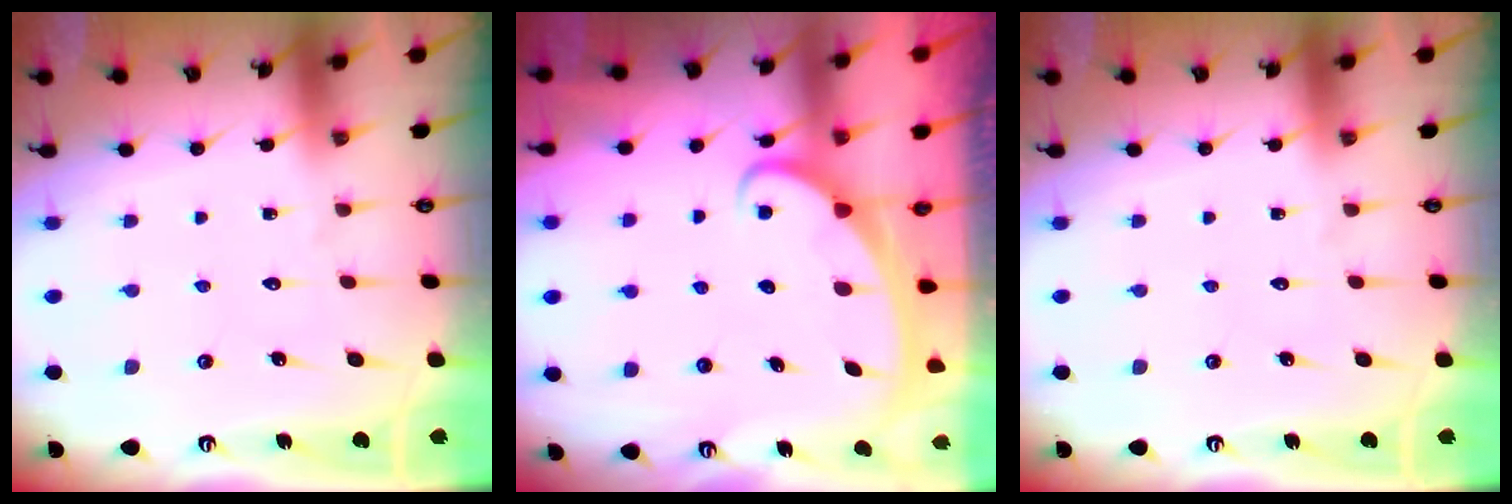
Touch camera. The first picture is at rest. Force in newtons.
{"total": 2.5, "press": 2.5, "slide": 0.3}
{"total": 0.0}